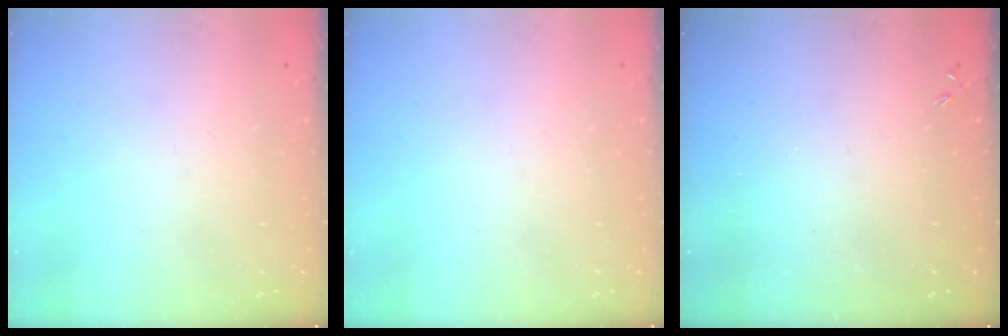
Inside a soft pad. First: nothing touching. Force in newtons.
{"total": 0.0}
{"total": 0.0}